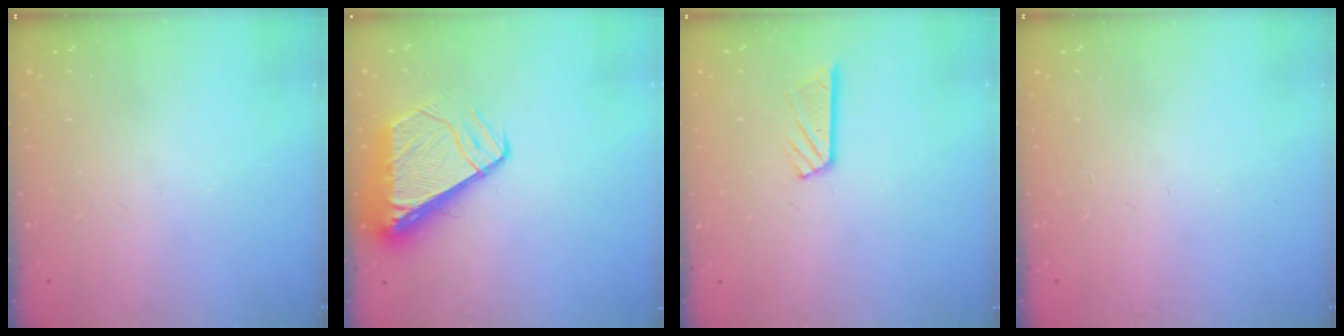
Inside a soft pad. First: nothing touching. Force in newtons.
{"total": 9.1, "press": 9.1, "slide": 1.1}
{"total": 7.3, "press": 7.3, "slide": 0.4}
{"total": 0.0}